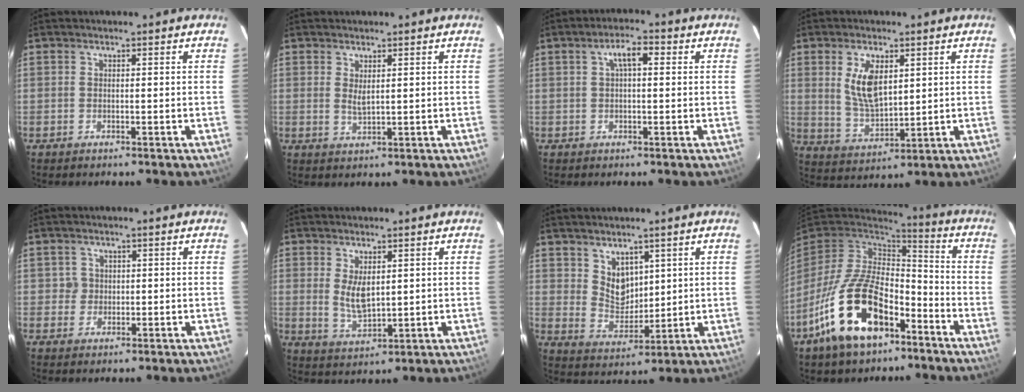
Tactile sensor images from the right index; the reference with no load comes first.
{"total": 2.2, "force": [0.7, 0.7, 2.0], "torque": [-0.036, -0.004, 0.014]}
{"total": 4.3, "force": [1.2, 1.5, 3.8], "torque": [-0.069, 0.016, 0.021]}
{"total": 8.8, "force": [2.9, 4.4, 7.1], "torque": [-0.139, -0.001, 0.068]}
{"total": 2.1, "force": [0.2, 2.1, -0.1], "torque": [0.010, 0.011, 0.004]}
{"total": 5.7, "force": [1.3, 2.8, 4.9], "torque": [-0.083, -0.009, 0.033]}
{"total": 6.3, "force": [3.7, 4.4, 2.7], "torque": [-0.040, 0.002, 0.081]}
{"total": 20.1, "force": [-10.5, 10.3, 13.6], "torque": [-0.281, -0.013, -0.183]}